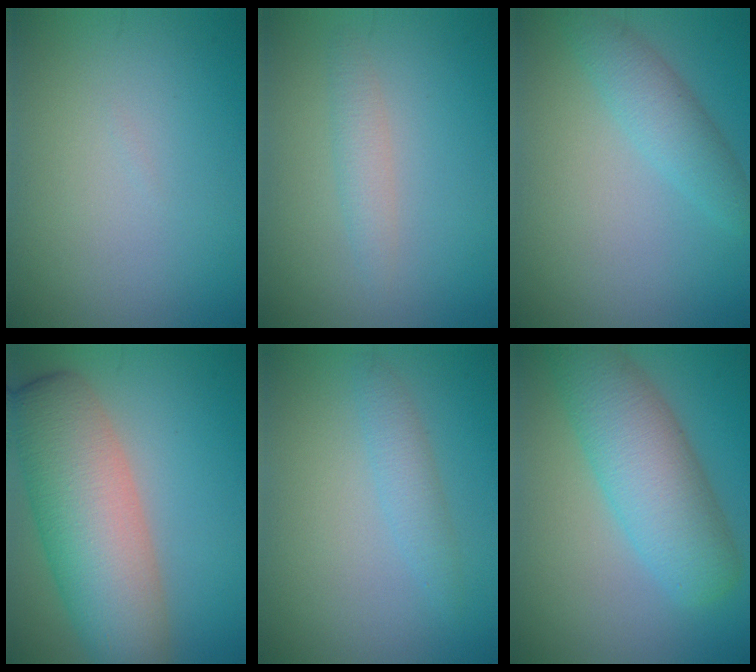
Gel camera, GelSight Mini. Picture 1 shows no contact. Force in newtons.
{"total": 1.7, "press": 1.7, "slide": 0.1}
{"total": 3.0, "press": 3.0, "slide": 0.1}
{"total": 10.1, "press": 10.1, "slide": 0.3}
{"total": 2.0, "press": 2.0, "slide": 0.1}
{"total": 7.5, "press": 7.5, "slide": 0.3}